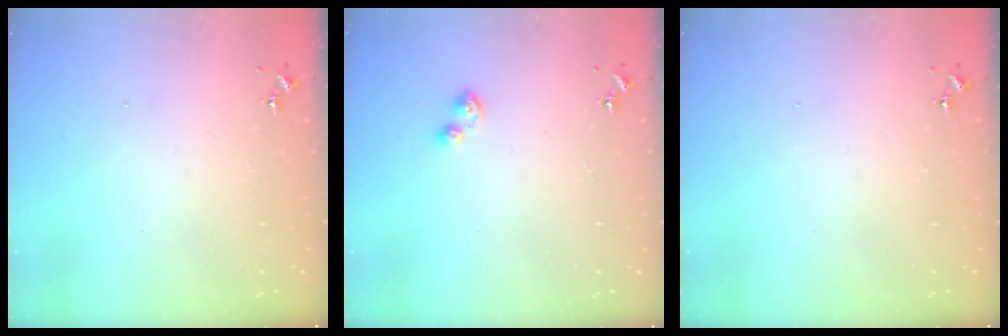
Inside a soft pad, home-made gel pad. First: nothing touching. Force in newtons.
{"total": 4.4, "press": 4.3, "slide": 0.5}
{"total": 0.0}